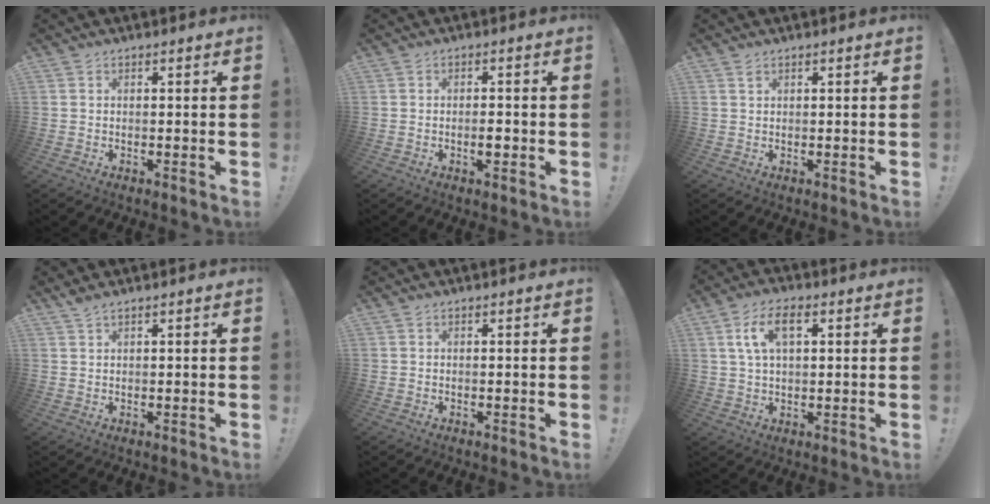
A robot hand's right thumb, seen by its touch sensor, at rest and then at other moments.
{"total": 2.4, "force": [-1.0, 1.0, 2.0], "torque": [-0.016, -0.001, -0.019]}
{"total": 0.9, "force": [0.7, 0.4, 0.5], "torque": [-0.003, -0.002, 0.011]}
{"total": 1.8, "force": [1.4, 0.3, 1.1], "torque": [-0.025, -0.003, 0.027]}
{"total": 0.0}
{"total": 9.1, "force": [3.0, 4.9, 7.1], "torque": [-0.127, 0.007, 0.052]}